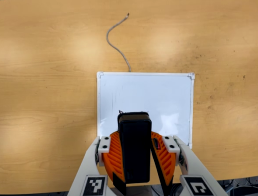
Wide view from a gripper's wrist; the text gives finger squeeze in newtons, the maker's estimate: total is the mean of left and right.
{"total": 8.6, "left": 9.2, "right": 8.1}